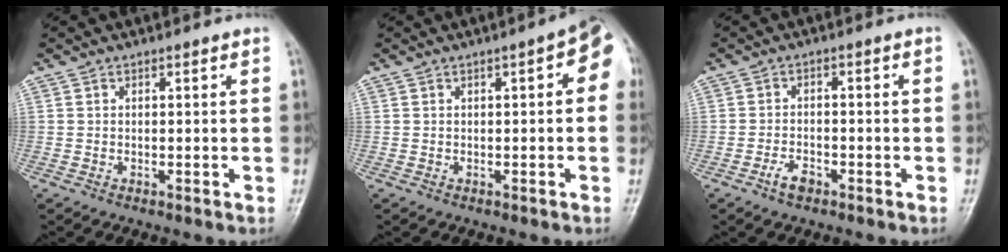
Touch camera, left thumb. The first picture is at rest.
{"total": 6.4, "force": [1.0, 2.2, 5.9], "torque": [-0.059, 0.017, 0.002]}
{"total": 3.1, "force": [-2.0, 1.5, 1.8], "torque": [-0.033, 0.015, -0.036]}